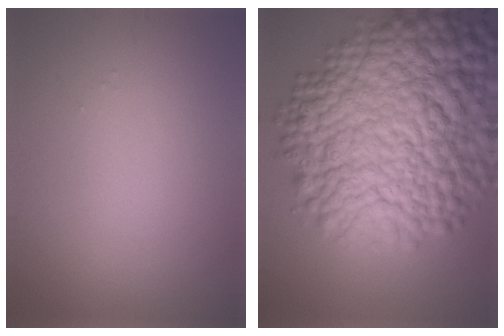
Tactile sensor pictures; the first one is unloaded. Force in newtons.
{"total": 16.7, "press": 16.7, "slide": 0.5}